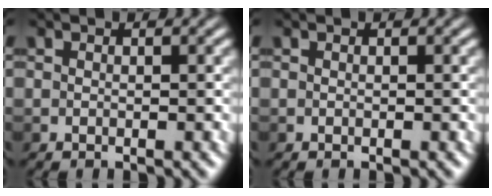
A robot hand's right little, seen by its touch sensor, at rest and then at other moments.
{"total": 0.0}